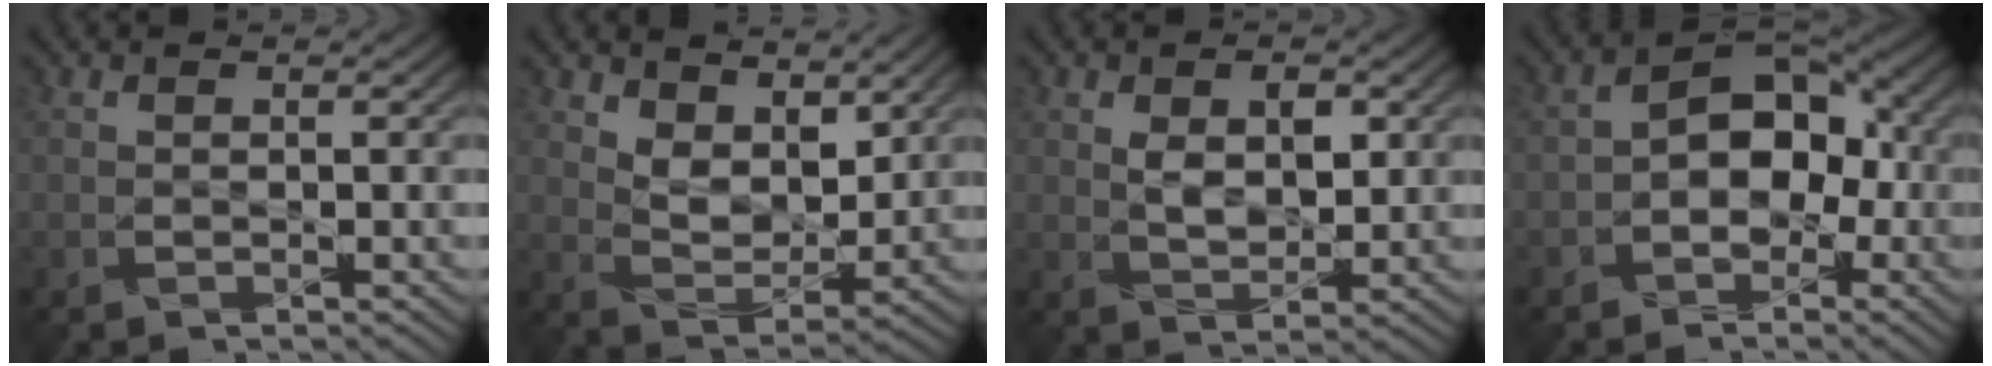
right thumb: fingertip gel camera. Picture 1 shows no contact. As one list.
[{"total": 6.7, "force": [4.0, 3.7, 3.8], "torque": [-0.084, -0.013, 0.069]}, {"total": 4.6, "force": [1.1, 2.8, 3.5], "torque": [-0.065, -0.005, 0.022]}, {"total": 7.4, "force": [-1.4, 5.3, 5.0], "torque": [-0.074, 0.006, -0.037]}]